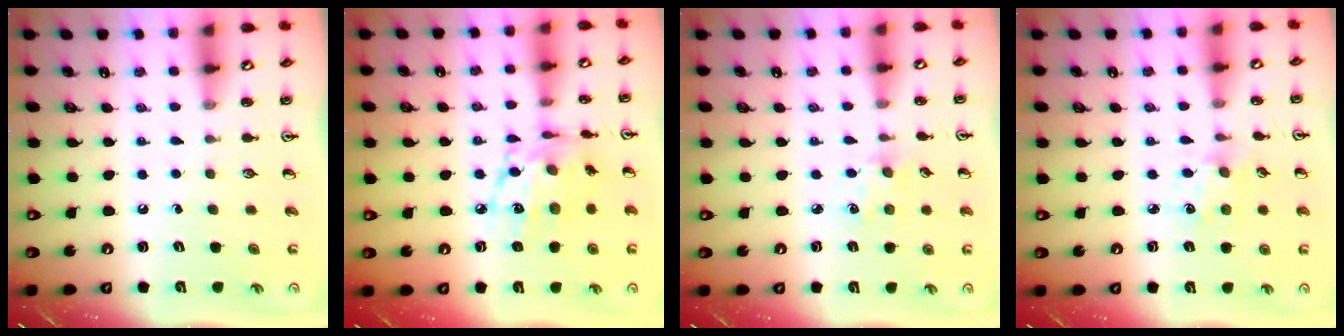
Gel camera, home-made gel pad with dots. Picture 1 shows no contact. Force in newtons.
{"total": 12.4, "press": 12.4, "slide": 0.9}
{"total": 2.9, "press": 2.9, "slide": 0.5}
{"total": 3.8, "press": 3.8, "slide": 0.4}